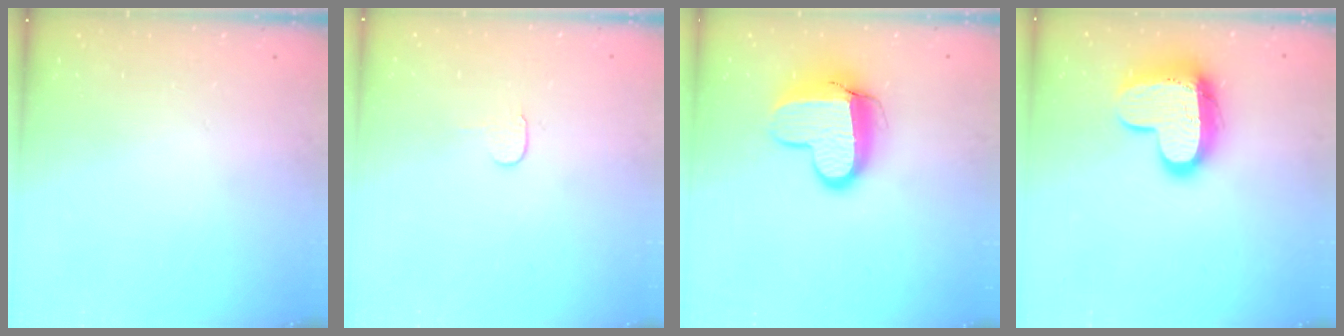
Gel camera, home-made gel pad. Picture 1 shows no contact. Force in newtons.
{"total": 3.9, "press": 3.8, "slide": 0.4}
{"total": 12.7, "press": 12.6, "slide": 1.1}
{"total": 15.1, "press": 15.0, "slide": 1.2}